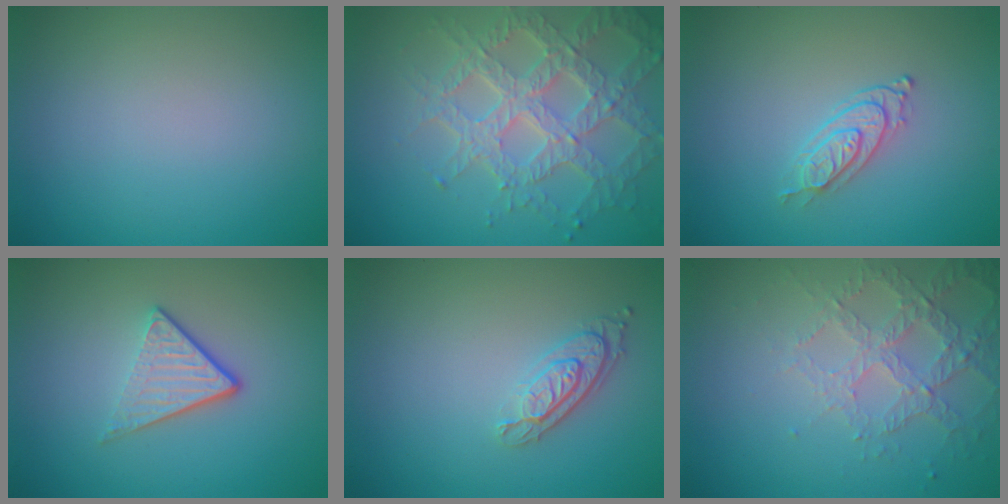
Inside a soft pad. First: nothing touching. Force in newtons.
{"total": 6.8, "press": 5.3, "slide": 4.3}
{"total": 2.5, "press": 2.1, "slide": 1.4}
{"total": 3.6, "press": 2.4, "slide": 2.6}
{"total": 2.4, "press": 1.9, "slide": 1.4}
{"total": 3.4, "press": 3.3, "slide": 0.8}